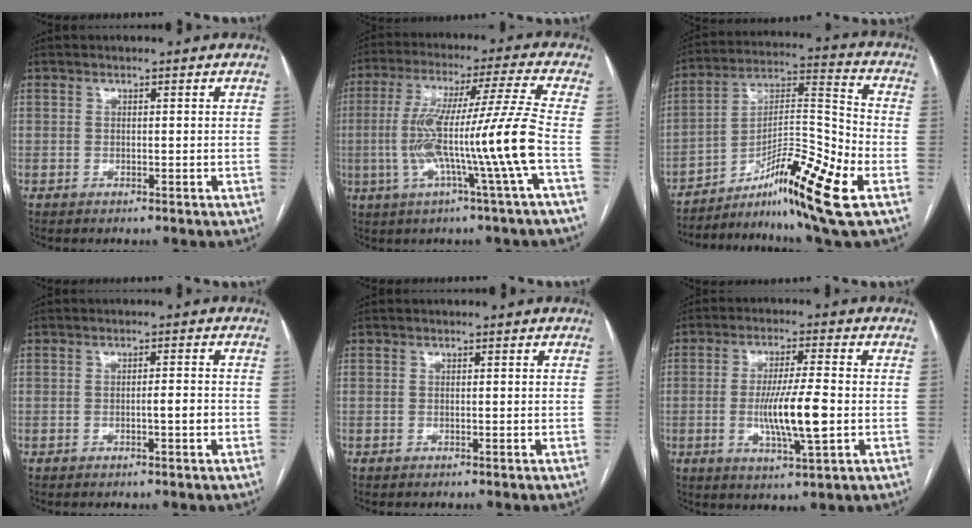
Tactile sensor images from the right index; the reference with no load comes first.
{"total": 14.9, "force": [-3.4, -2.5, 14.3], "torque": [-0.262, 0.005, -0.065]}
{"total": 18.1, "force": [-9.1, 1.0, 15.6], "torque": [-0.272, -0.002, -0.146]}
{"total": 2.4, "force": [-0.7, 0.1, 2.2], "torque": [-0.034, 0.000, -0.013]}
{"total": 0.0}
{"total": 9.6, "force": [-1.5, 0.6, 9.5], "torque": [-0.175, -0.012, -0.027]}